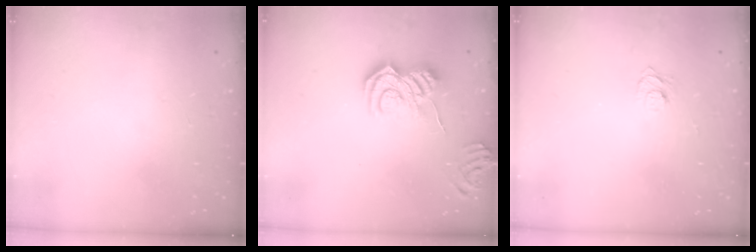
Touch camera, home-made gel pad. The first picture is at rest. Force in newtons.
{"total": 10.1, "press": 10.1, "slide": 0.9}
{"total": 5.8, "press": 5.7, "slide": 0.7}